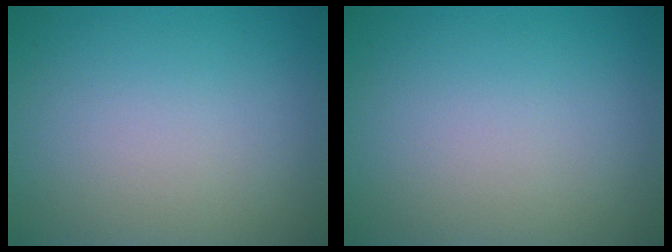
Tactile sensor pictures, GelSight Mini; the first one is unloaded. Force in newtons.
{"total": 0.0}